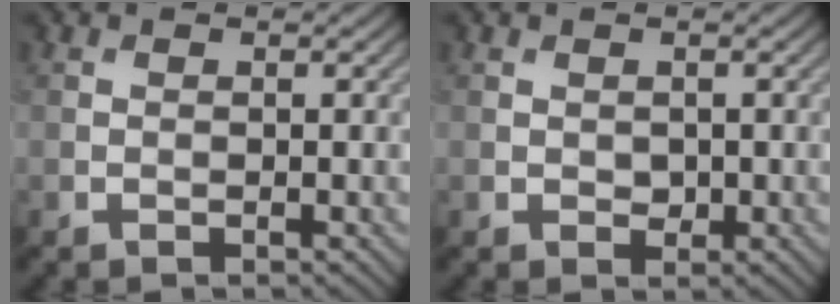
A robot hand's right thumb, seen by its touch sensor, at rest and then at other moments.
{"total": 1.1, "force": [0.0, 0.8, 0.7], "torque": [-0.013, -0.004, 0.004]}